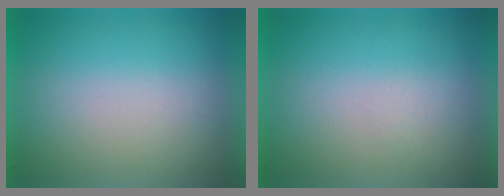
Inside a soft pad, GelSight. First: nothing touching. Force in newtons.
{"total": 1.2}